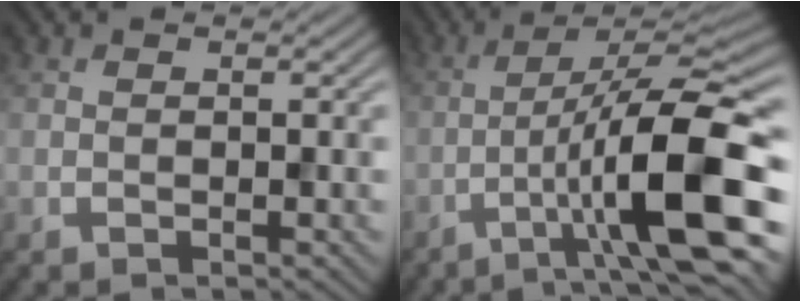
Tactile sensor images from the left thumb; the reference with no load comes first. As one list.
[{"total": 14.4, "force": [-5.0, 3.1, 13.2], "torque": [-0.203, 0.015, -0.087]}]